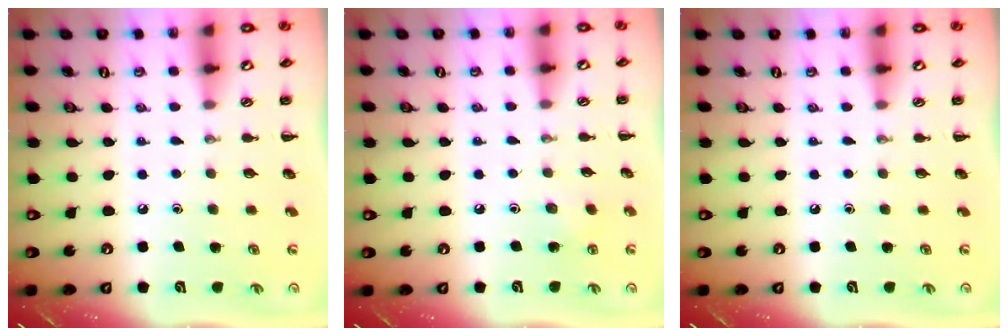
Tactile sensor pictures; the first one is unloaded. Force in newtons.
{"total": 3.0, "press": 2.9, "slide": 0.9}
{"total": 0.0}